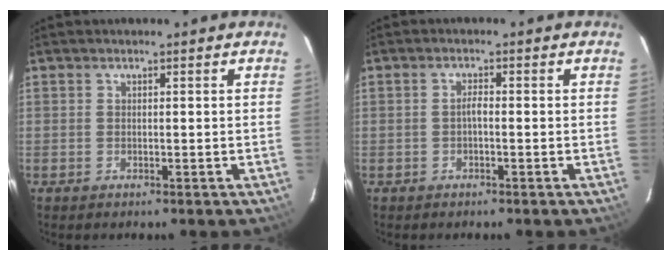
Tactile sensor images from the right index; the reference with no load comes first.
{"total": 1.2, "force": [-0.5, 0.3, 1.1], "torque": [-0.022, 0.006, -0.010]}